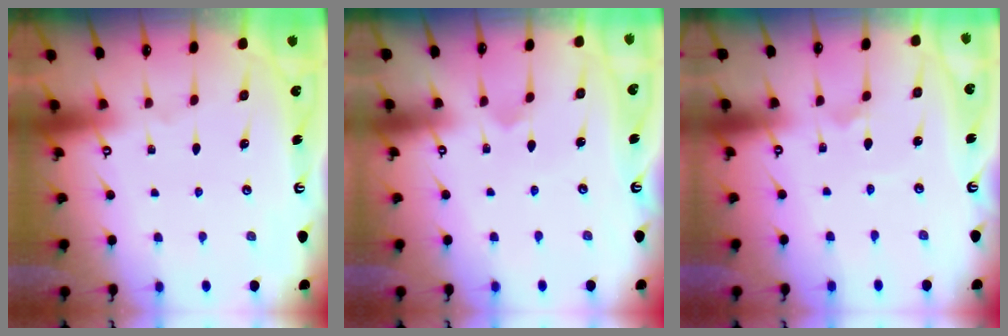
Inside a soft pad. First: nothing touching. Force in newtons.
{"total": 2.6, "press": 2.6, "slide": 0.1}
{"total": 1.8, "press": 1.7, "slide": 0.4}